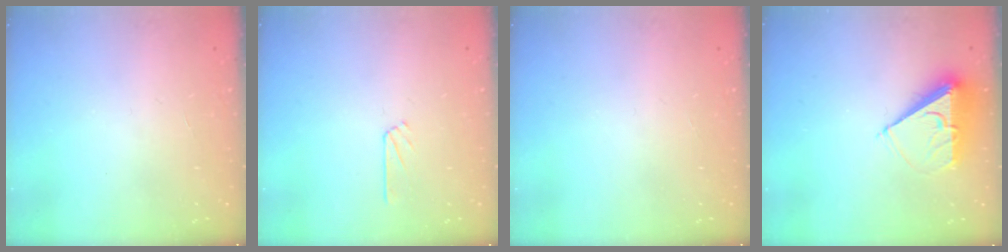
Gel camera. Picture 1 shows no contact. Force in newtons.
{"total": 2.5, "press": 2.5, "slide": 0.2}
{"total": 0.0}
{"total": 6.9, "press": 6.7, "slide": 1.2}